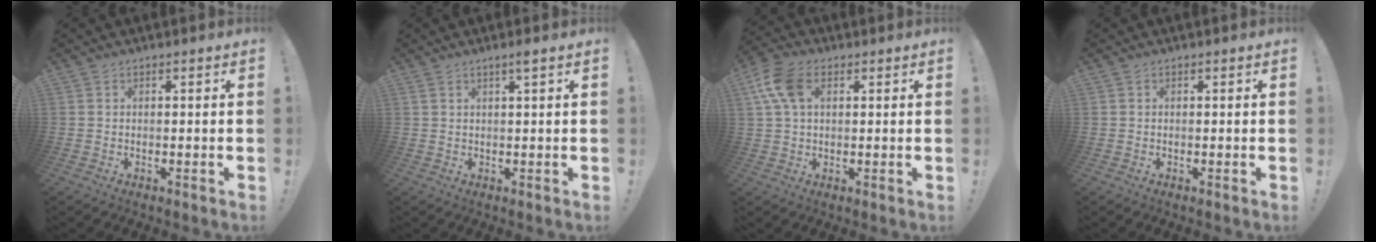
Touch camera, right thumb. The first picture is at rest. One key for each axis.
{"total": 2.7, "fx": 1.4, "fy": -0.4, "fz": 2.2, "tx": -0.040, "ty": -0.002, "tz": 0.021}
{"total": 10.6, "fx": 3.6, "fy": 6.5, "fz": 7.6, "tx": -0.156, "ty": 0.002, "tz": 0.070}
{"total": 0.0}